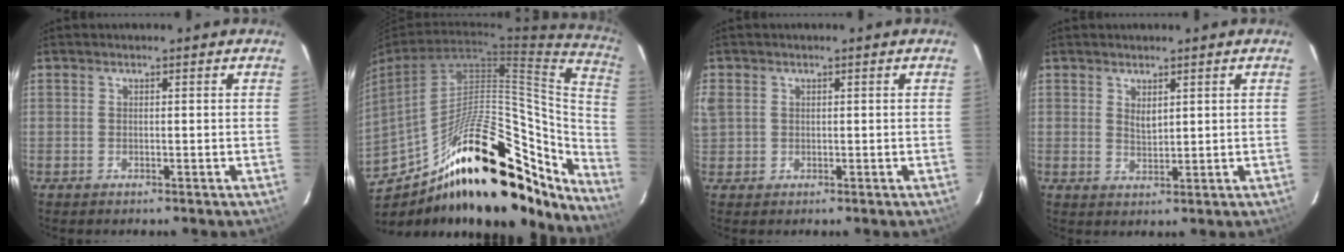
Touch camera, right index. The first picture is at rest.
{"total": 29.8, "force": [-19.9, 12.7, 18.1], "torque": [-0.252, 0.038, -0.280]}
{"total": 5.1, "force": [1.1, 4.4, 2.4], "torque": [-0.055, 0.006, 0.024]}
{"total": 2.4, "force": [1.4, 1.2, 1.5], "torque": [-0.025, -0.003, 0.026]}